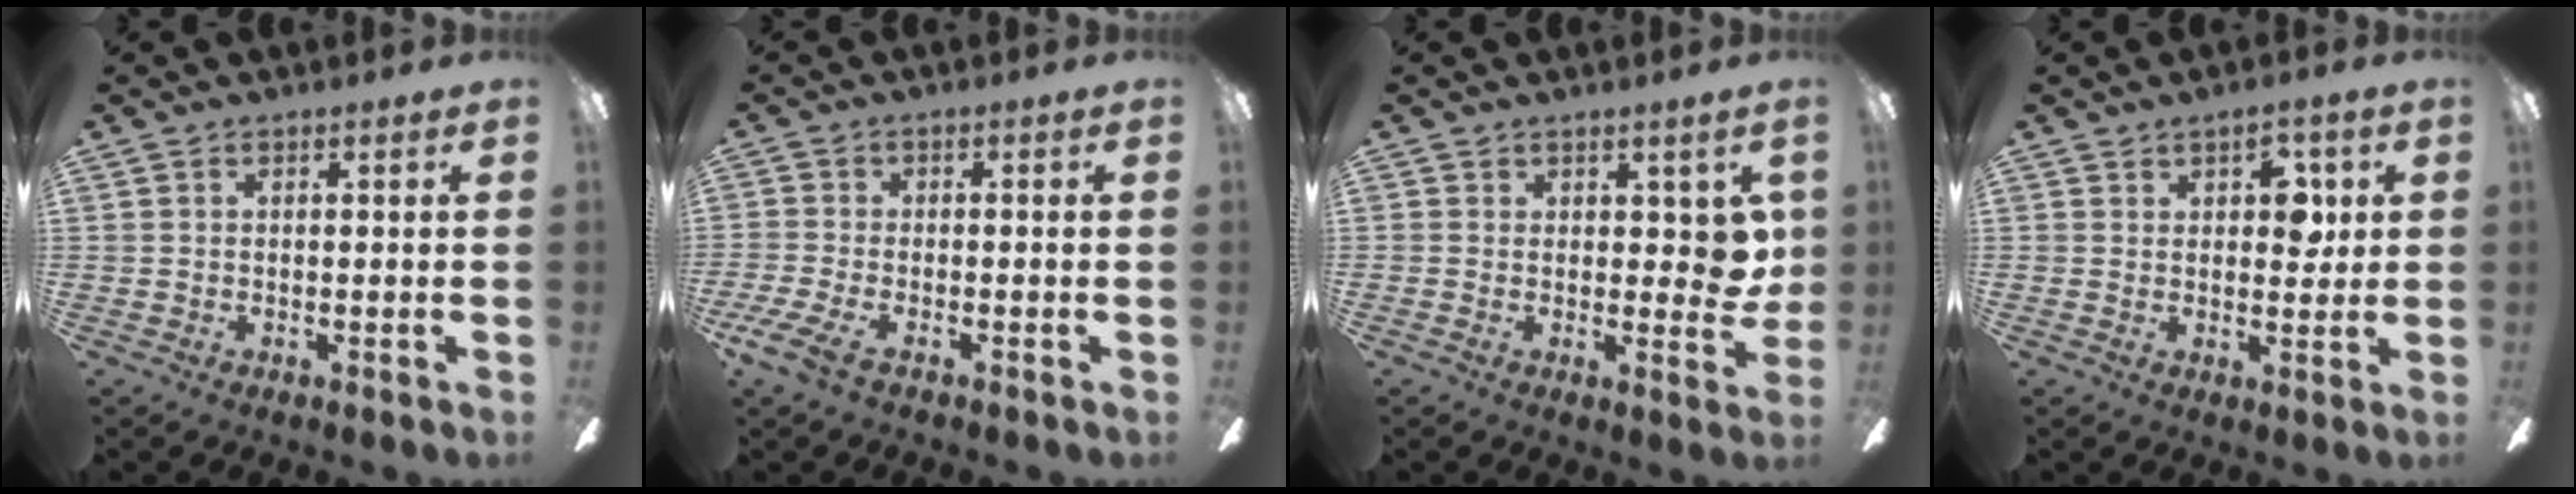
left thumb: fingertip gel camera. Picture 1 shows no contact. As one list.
[{"total": 5.6, "force": [-2.8, 1.5, 4.6], "torque": [-0.104, -0.005, -0.053]}, {"total": 5.8, "force": [2.0, 3.4, 4.2], "torque": [-0.036, -0.009, 0.035]}, {"total": 6.3, "force": [2.7, 3.4, 4.6], "torque": [-0.044, -0.010, 0.039]}]